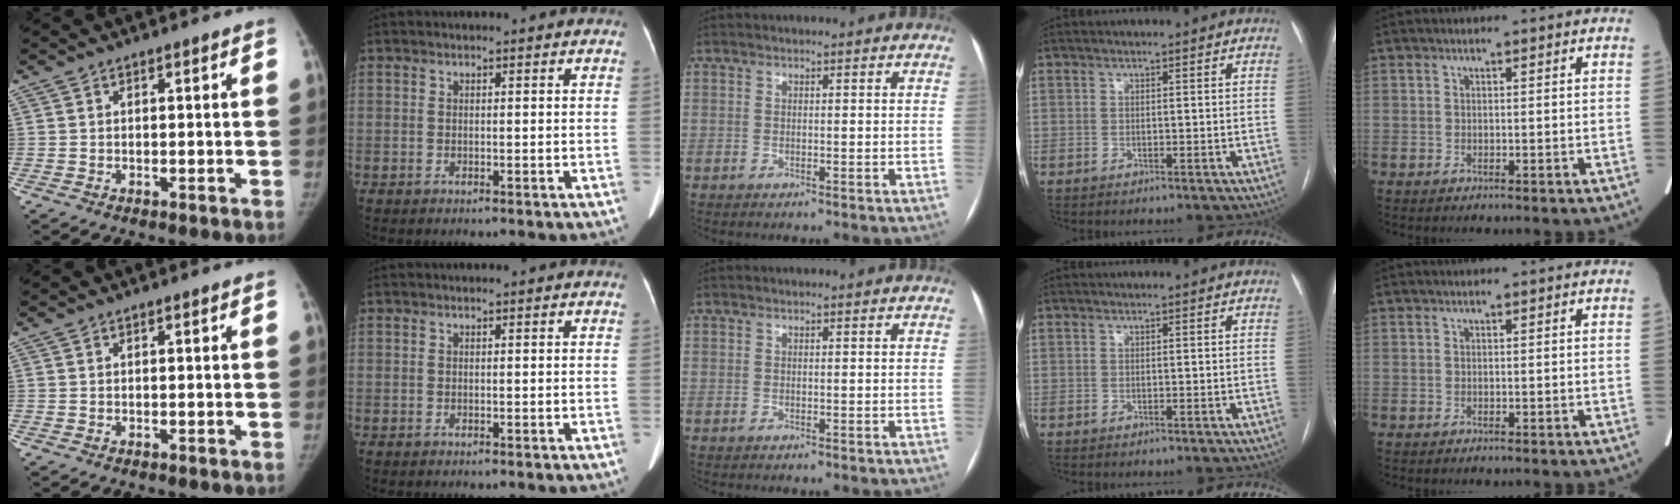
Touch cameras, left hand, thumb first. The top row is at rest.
{}